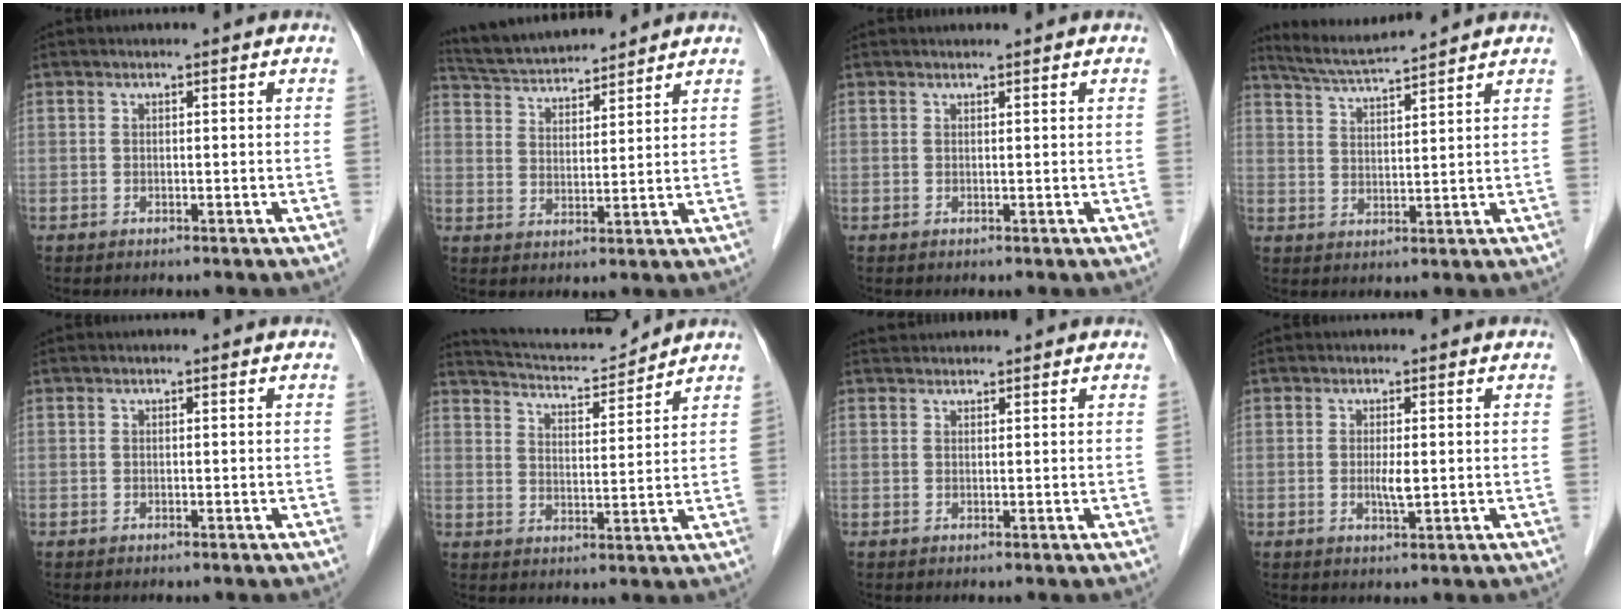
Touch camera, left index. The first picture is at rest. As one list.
[{"total": 12.2, "force": [11.5, 2.0, 3.7], "torque": [-0.071, 0.024, 0.197]}, {"total": 0.7, "force": [0.7, -0.1, 0.1], "torque": [-0.005, 0.005, 0.014]}, {"total": 7.3, "force": [6.9, -1.0, 2.3], "torque": [-0.055, 0.011, 0.127]}, {"total": 0.0}, {"total": 9.5, "force": [9.3, -0.1, 1.6], "torque": [-0.040, 0.003, 0.153]}, {"total": 2.2, "force": [2.1, 0.5, 0.1], "torque": [-0.004, 0.025, 0.038]}, {"total": 2.0, "force": [-0.1, 0.2, 2.0], "torque": [-0.041, -0.007, -0.001]}]